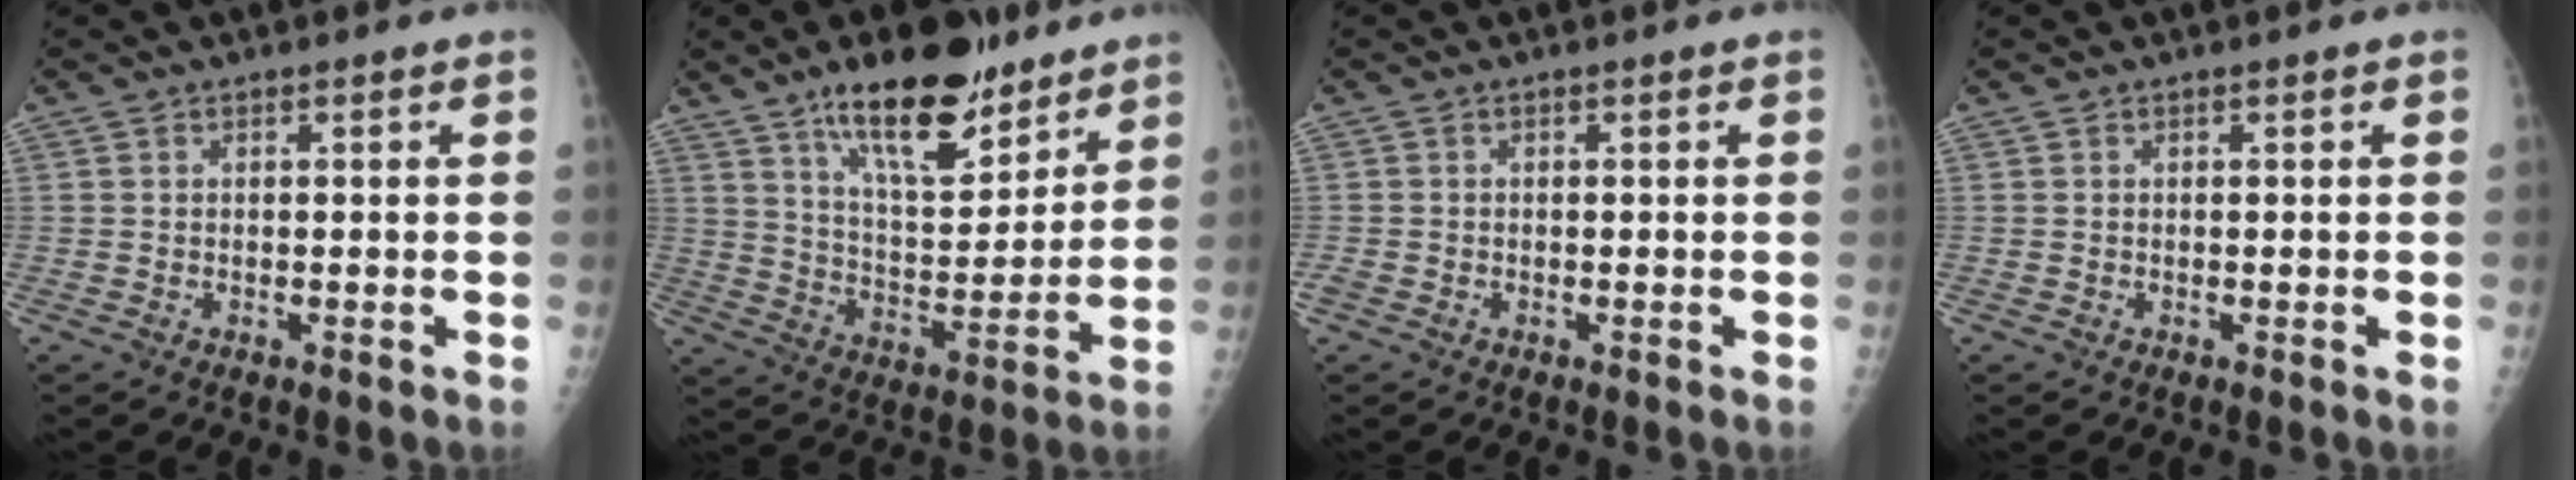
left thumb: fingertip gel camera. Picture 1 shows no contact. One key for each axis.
{"total": 17.8, "fx": 12.1, "fy": 6.7, "fz": 11.2, "tx": -0.140, "ty": -0.072, "tz": 0.206}
{"total": 0.9, "fx": -0.1, "fy": 0.7, "fz": 0.6, "tx": -0.014, "ty": -0.001, "tz": -0.003}
{"total": 0.0}